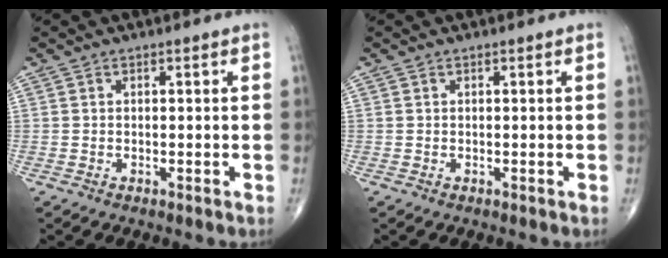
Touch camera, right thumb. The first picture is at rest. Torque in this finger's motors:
{"motor_torque": [-0.06, 0.26, 0.24, 0.13, 0.01]}